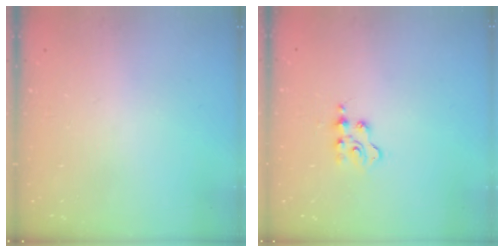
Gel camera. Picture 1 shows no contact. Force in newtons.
{"total": 2.4, "press": 2.4, "slide": 0.3}